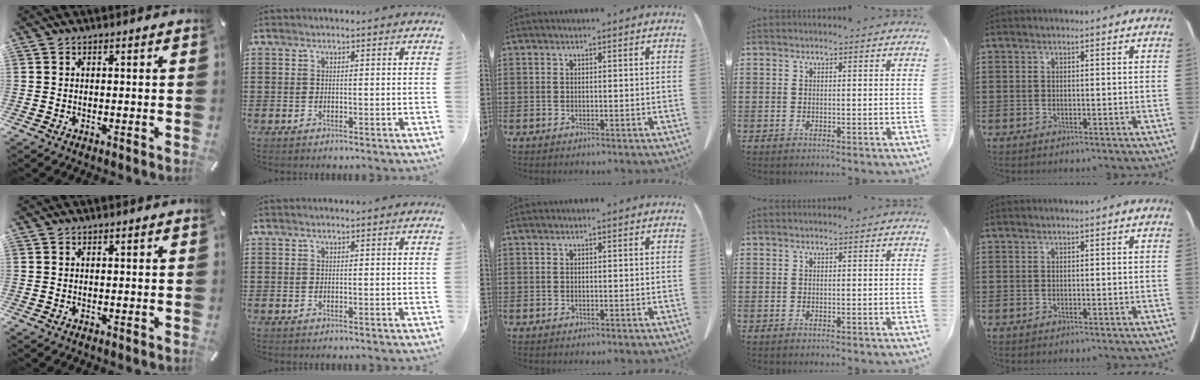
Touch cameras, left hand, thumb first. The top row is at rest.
{}